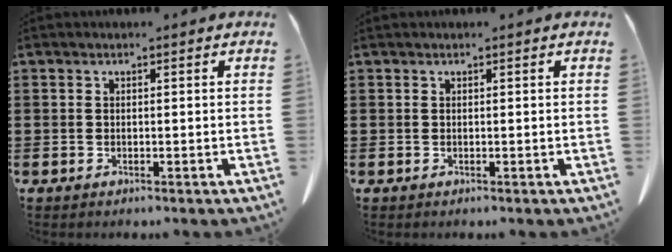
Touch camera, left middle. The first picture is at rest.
{"total": 0.0}